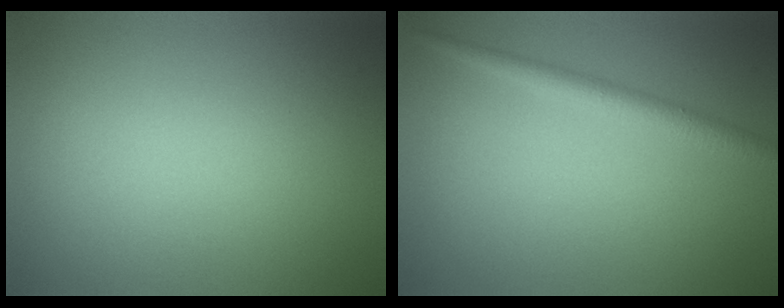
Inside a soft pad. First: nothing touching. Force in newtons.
{"total": 2.3, "press": 2.3, "slide": 0.1}